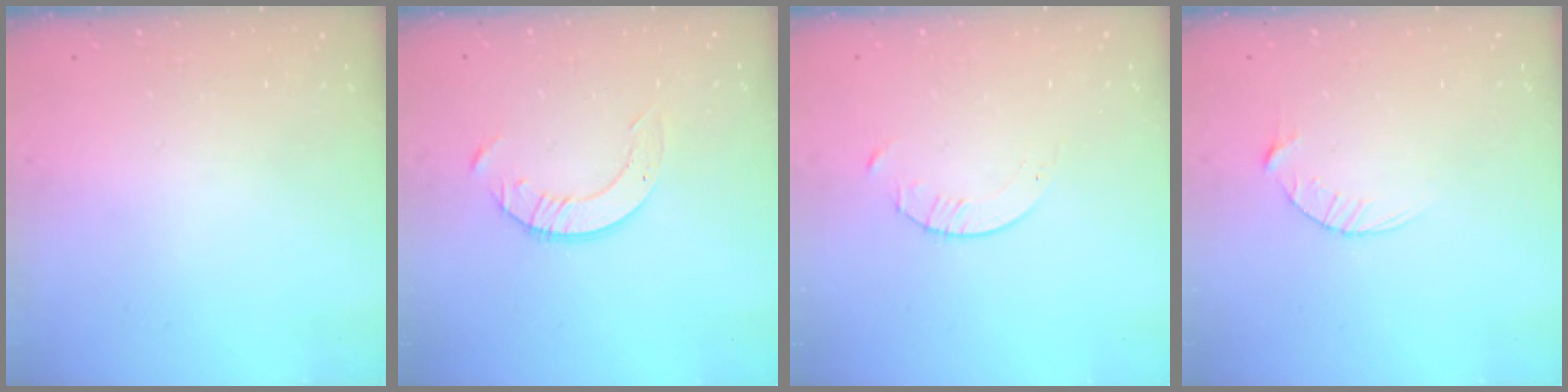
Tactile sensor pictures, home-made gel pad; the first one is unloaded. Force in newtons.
{"total": 4.2, "press": 4.2, "slide": 0.5}
{"total": 2.1, "press": 2.1, "slide": 0.3}
{"total": 3.6, "press": 3.5, "slide": 0.5}